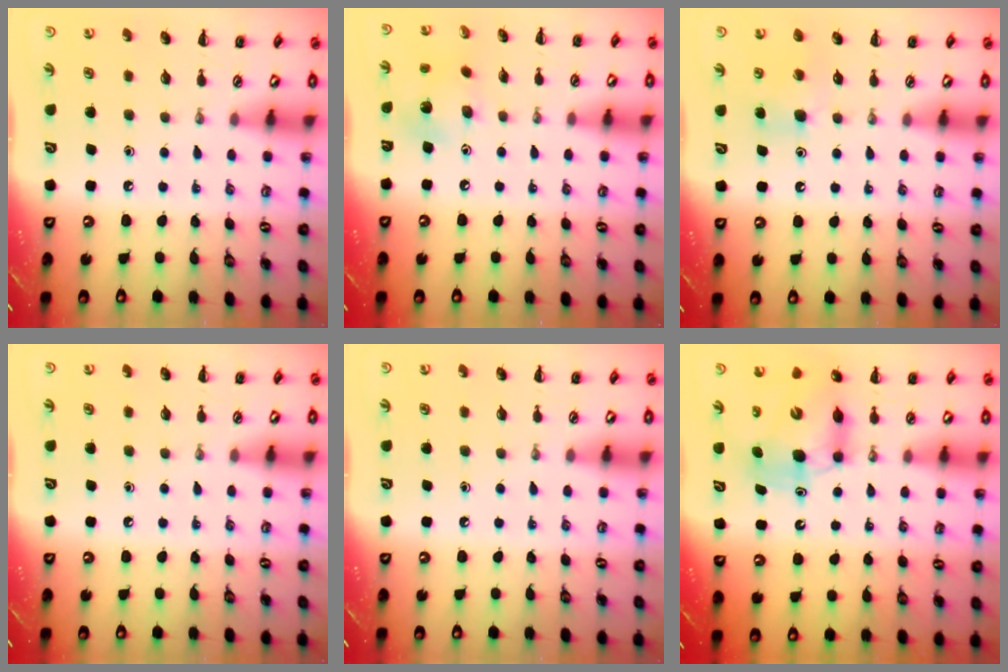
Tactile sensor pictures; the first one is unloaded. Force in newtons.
{"total": 5.9, "press": 5.8, "slide": 1.2}
{"total": 7.7, "press": 7.5, "slide": 1.9}
{"total": 0.0}
{"total": 0.0}
{"total": 7.6, "press": 7.4, "slide": 1.9}